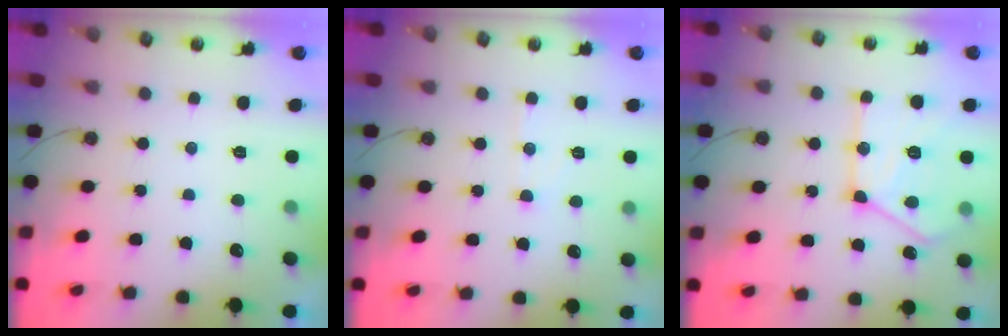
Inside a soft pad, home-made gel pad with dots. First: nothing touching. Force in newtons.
{"total": 5.2, "press": 5.1, "slide": 0.8}
{"total": 18.3, "press": 18.2, "slide": 1.7}